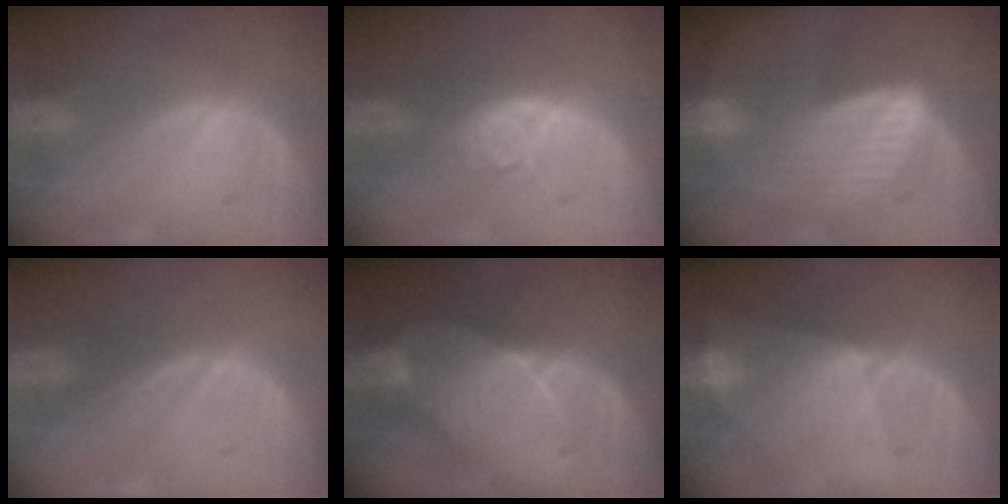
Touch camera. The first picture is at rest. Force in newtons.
{"total": 4.2, "press": 3.7, "slide": 2.0}
{"total": 6.7, "press": 6.7, "slide": 0.4}
{"total": 0.0}
{"total": 7.4, "press": 6.9, "slide": 2.5}
{"total": 7.5, "press": 7.0, "slide": 2.5}